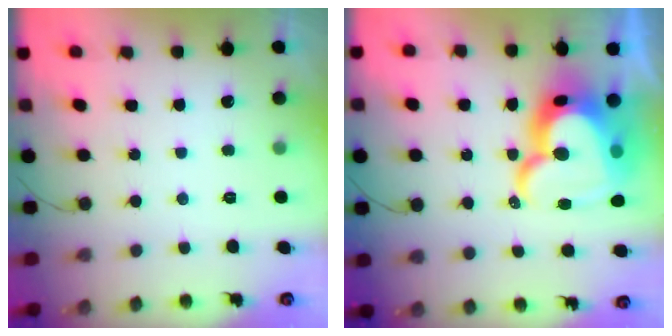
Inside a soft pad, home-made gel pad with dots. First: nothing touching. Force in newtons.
{"total": 26.1, "press": 26.0, "slide": 2.7}